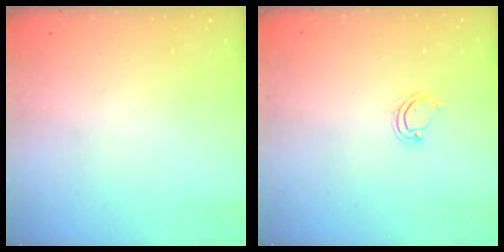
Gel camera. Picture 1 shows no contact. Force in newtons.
{"total": 4.7, "press": 4.6, "slide": 0.4}